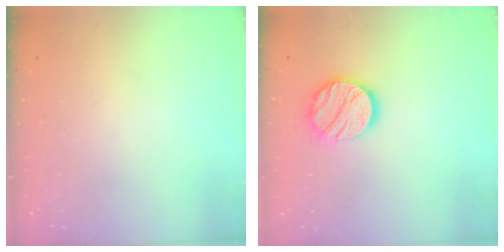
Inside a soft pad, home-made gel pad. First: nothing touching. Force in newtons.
{"total": 13.2, "press": 13.2, "slide": 0.6}